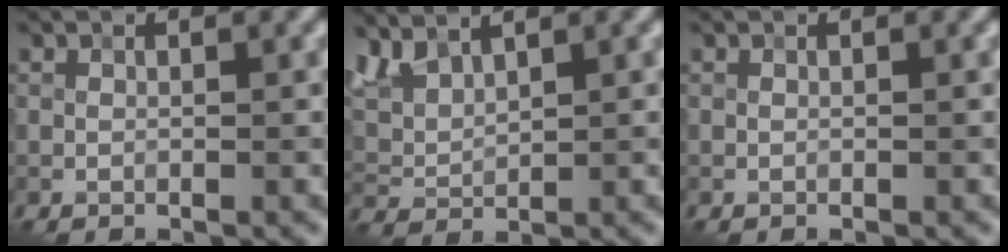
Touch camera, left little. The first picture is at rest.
{"total": 3.9, "force": [2.9, 1.6, 2.0], "torque": [-0.056, 0.006, 0.063]}
{"total": 0.0}